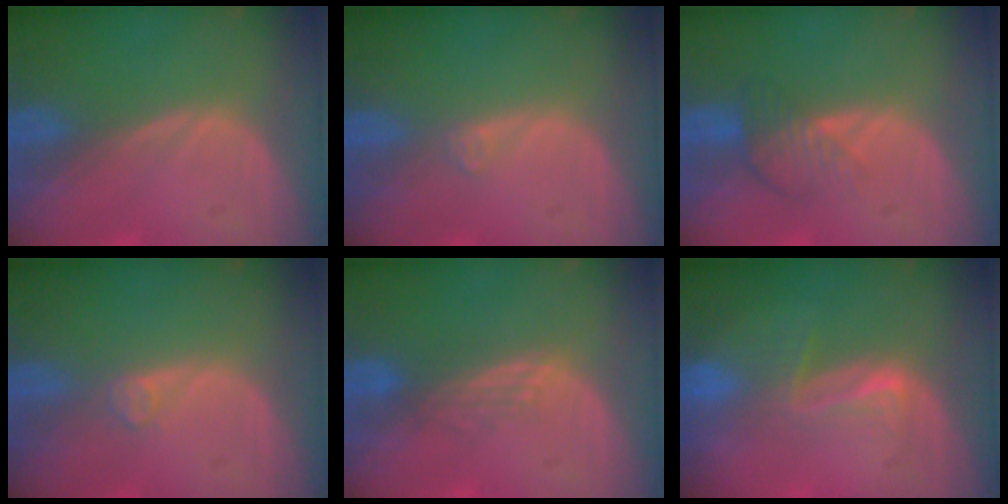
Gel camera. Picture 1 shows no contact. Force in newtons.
{"total": 0.9, "press": 0.8, "slide": 0.2}
{"total": 4.4, "press": 3.8, "slide": 2.3}
{"total": 1.5, "press": 1.5, "slide": 0.2}
{"total": 2.9, "press": 2.4, "slide": 1.6}
{"total": 4.3, "press": 4.1, "slide": 1.4}